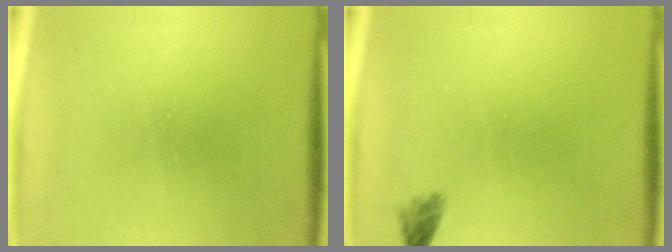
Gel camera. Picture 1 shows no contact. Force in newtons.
{"total": 1.6}